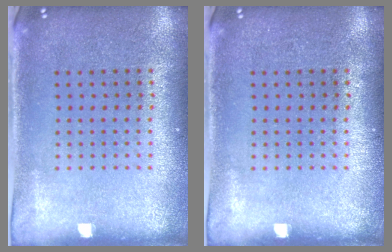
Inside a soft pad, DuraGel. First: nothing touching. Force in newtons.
{"total": 0.0}